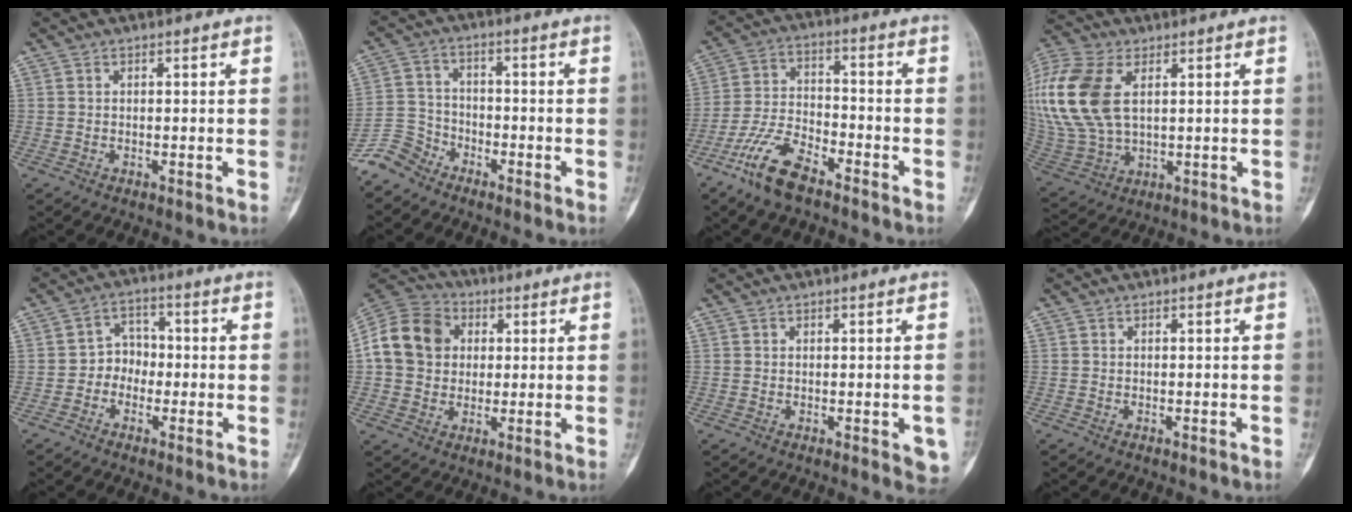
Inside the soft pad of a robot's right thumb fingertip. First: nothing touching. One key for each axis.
{"total": 5.9, "fx": -5.0, "fy": 3.1, "fz": 0.1, "tx": 0.007, "ty": 0.028, "tz": -0.117}
{"total": 10.6, "fx": -7.3, "fy": 4.0, "fz": 6.5, "tx": -0.143, "ty": 0.038, "tz": -0.148}
{"total": 22.6, "fx": 6.0, "fy": 13.8, "fz": 16.8, "tx": -0.418, "ty": 0.005, "tz": 0.122}
{"total": 4.9, "fx": -1.3, "fy": 4.2, "fz": 2.1, "tx": 0.001, "ty": 0.022, "tz": -0.038}
{"total": 14.4, "fx": 2.1, "fy": 12.1, "fz": 7.5, "tx": -0.130, "ty": 0.022, "tz": 0.031}
{"total": 4.1, "fx": -1.3, "fy": 1.5, "fz": 3.6, "tx": -0.022, "ty": -0.004, "tz": -0.014}
{"total": 0.0}